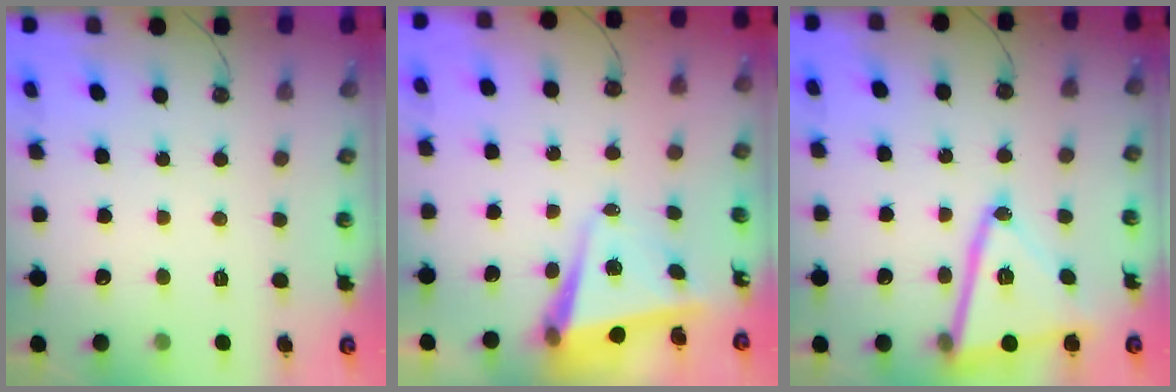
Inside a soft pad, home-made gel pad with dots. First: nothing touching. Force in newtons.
{"total": 6.1, "press": 6.0, "slide": 1.1}
{"total": 16.7, "press": 16.4, "slide": 2.7}